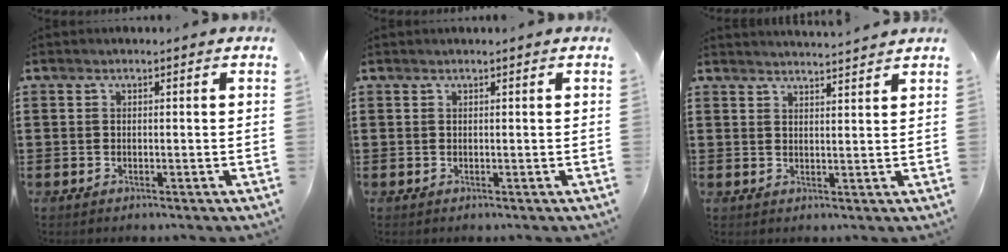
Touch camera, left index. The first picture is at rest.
{"total": 0.0}
{"total": 2.5, "force": [2.5, -0.5, -0.1], "torque": [-0.006, -0.013, 0.046]}